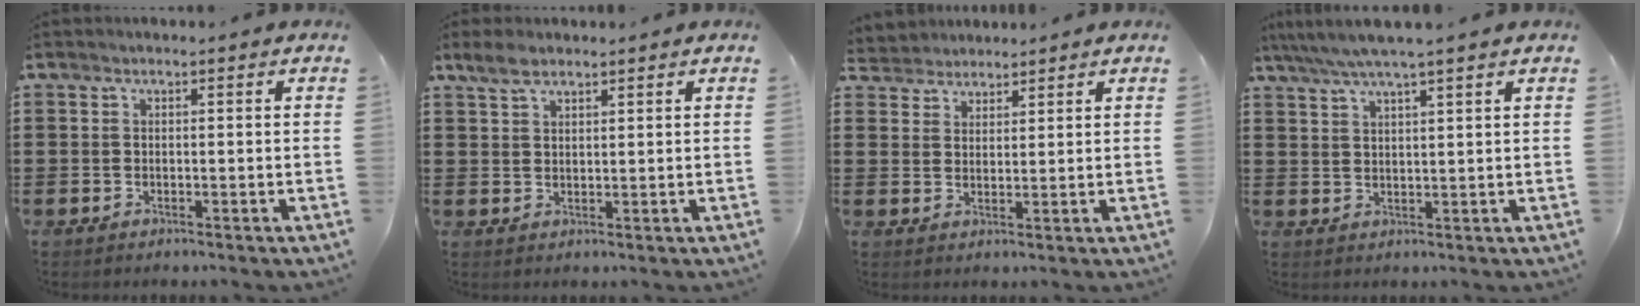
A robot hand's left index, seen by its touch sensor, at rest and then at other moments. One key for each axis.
{"total": 3.2, "fx": 2.4, "fy": 1.4, "fz": 1.6, "tx": -0.038, "ty": 0.005, "tz": 0.046}
{"total": 3.1, "fx": 2.7, "fy": 1.2, "fz": -0.7, "tx": 0.000, "ty": -0.002, "tz": 0.052}
{"total": 3.9, "fx": 3.1, "fy": -0.3, "fz": 2.3, "tx": -0.051, "ty": -0.008, "tz": 0.055}